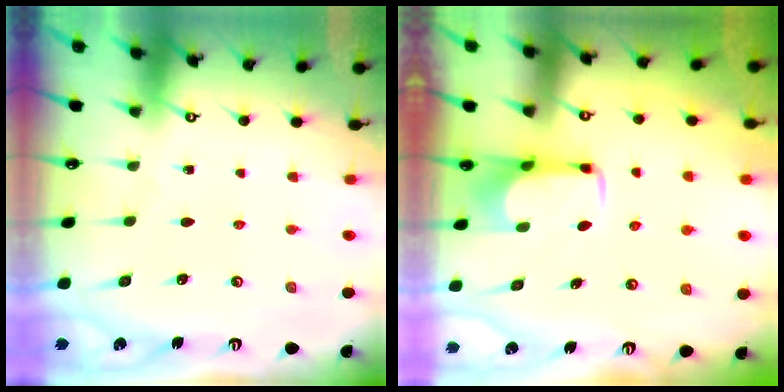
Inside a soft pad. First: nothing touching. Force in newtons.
{"total": 1.5, "press": 1.5, "slide": 0.5}